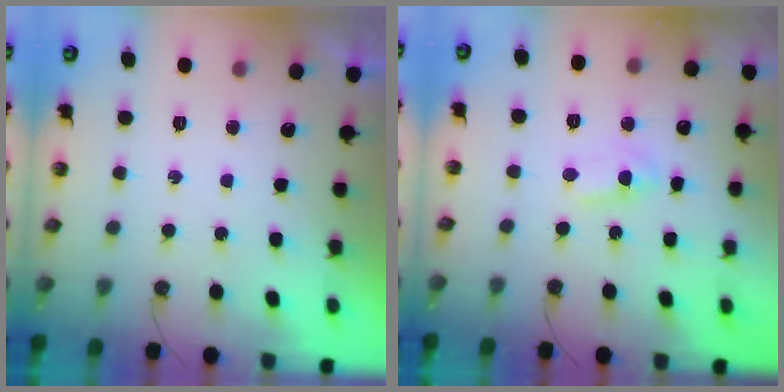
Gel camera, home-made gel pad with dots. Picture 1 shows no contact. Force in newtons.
{"total": 2.0, "press": 2.0, "slide": 0.3}